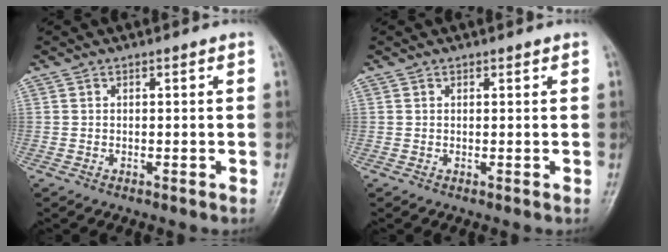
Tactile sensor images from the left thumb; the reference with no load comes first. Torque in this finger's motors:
{"motor_torque": [-0.26, -0.06, -0.29, 0.11, 0.03]}